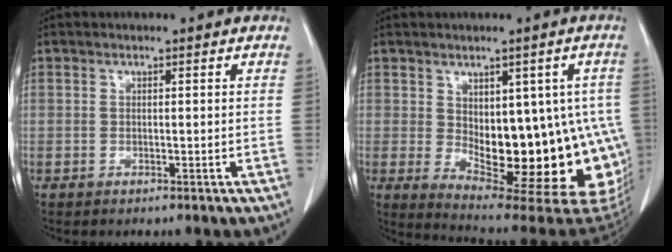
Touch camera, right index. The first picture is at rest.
{"total": 19.8, "force": [-2.3, 8.7, 17.7], "torque": [-0.152, 0.005, 0.000]}